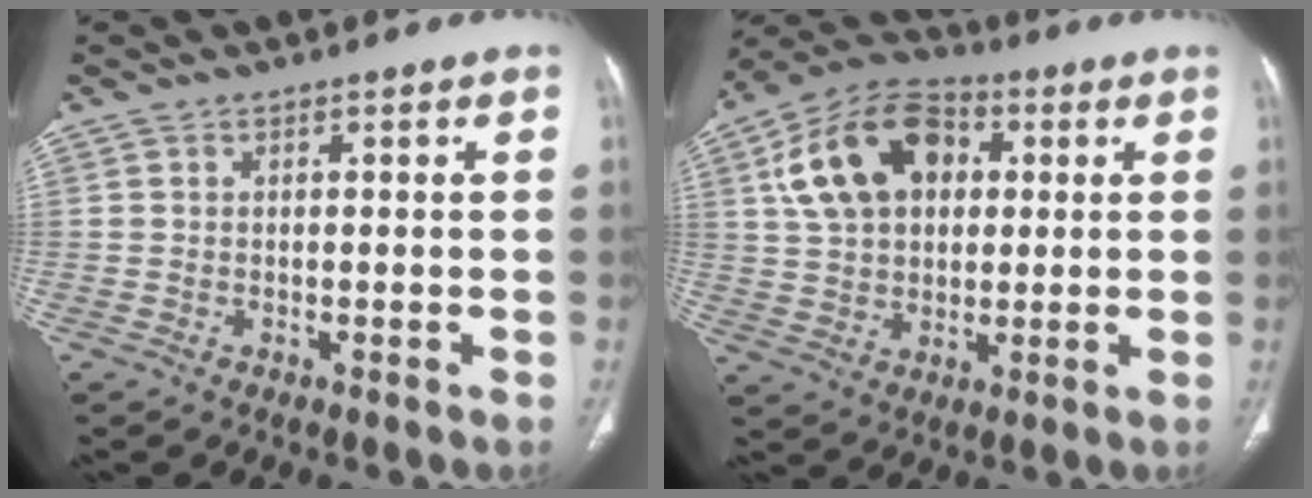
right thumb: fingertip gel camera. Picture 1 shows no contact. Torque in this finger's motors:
{"motor_torque": [-0.46, 0.87, 0.96, 0.08, 0.15]}